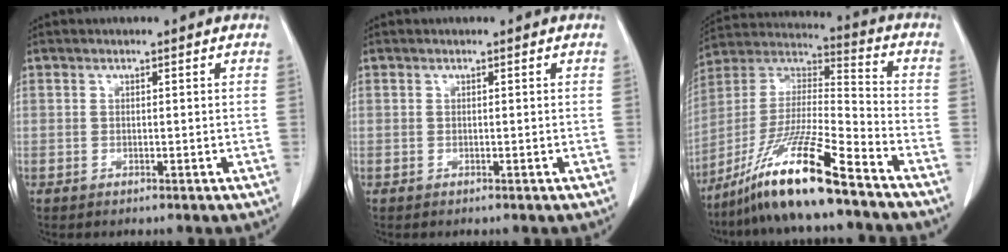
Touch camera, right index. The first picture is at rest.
{"total": 0.0}
{"total": 16.2, "force": [-11.3, 0.2, 11.6], "torque": [-0.232, -0.015, -0.210]}